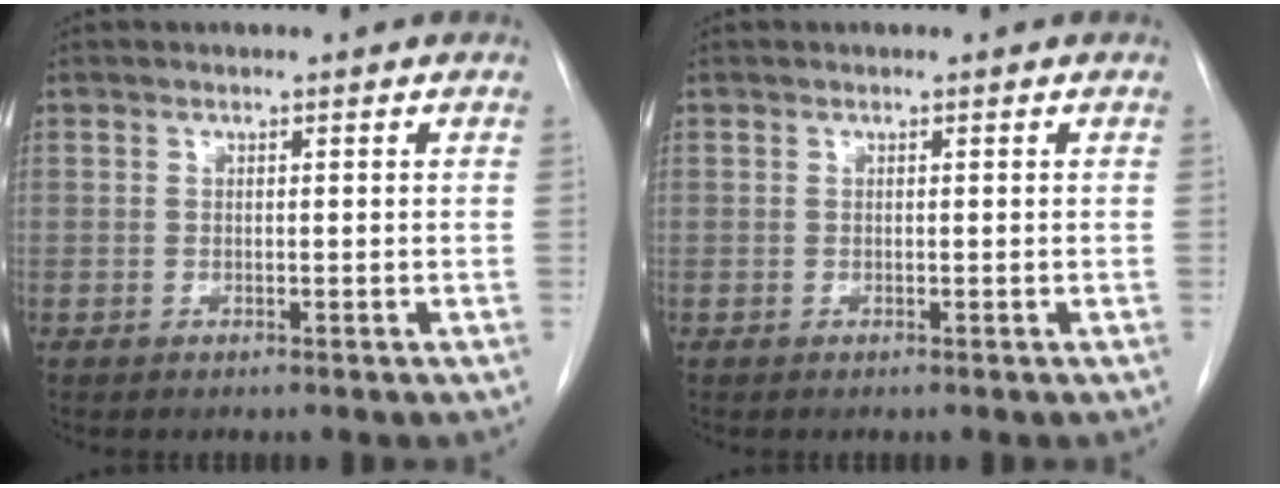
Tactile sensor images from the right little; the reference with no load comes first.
{"total": 0.0}